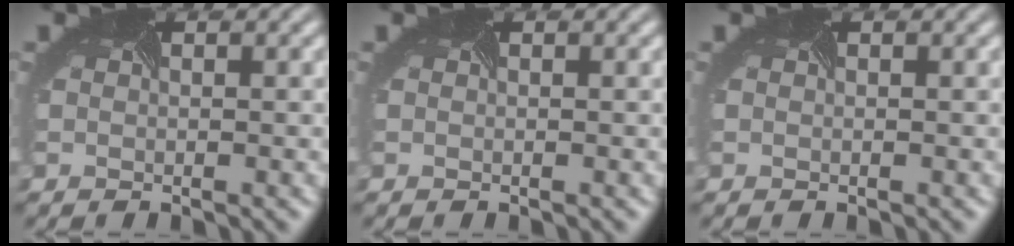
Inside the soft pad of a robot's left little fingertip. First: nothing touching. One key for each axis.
{"total": 0.0}
{"total": 0.0}